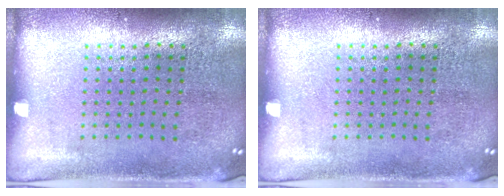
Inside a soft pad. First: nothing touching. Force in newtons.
{"total": 0.0}